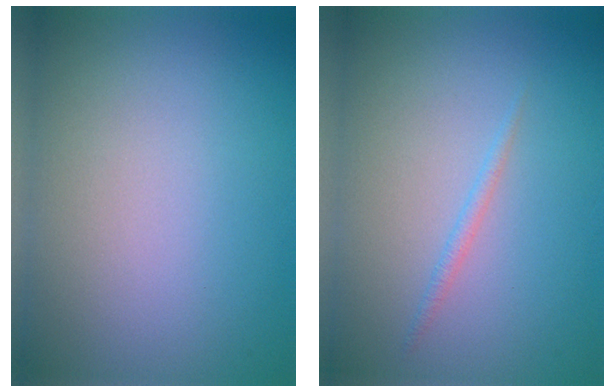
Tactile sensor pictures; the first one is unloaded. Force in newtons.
{"total": 0.8, "press": 0.8, "slide": 0.1}